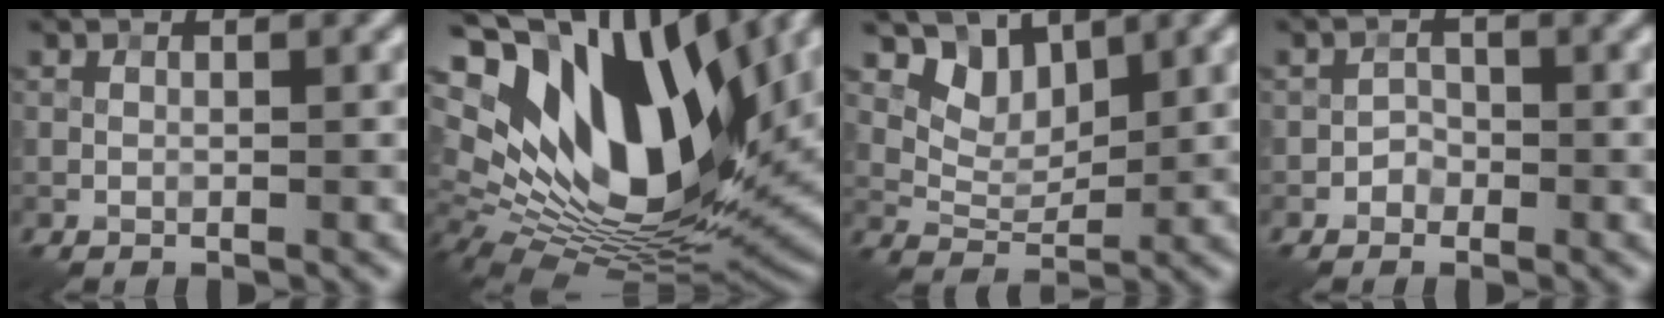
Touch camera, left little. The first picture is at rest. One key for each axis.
{"total": 18.9, "fx": 6.9, "fy": 10.0, "fz": 14.5, "tx": -0.273, "ty": 0.009, "tz": 0.113}
{"total": 4.3, "fx": 3.1, "fy": 2.4, "fz": 1.8, "tx": -0.040, "ty": -0.012, "tz": 0.064}
{"total": 1.1, "fx": -0.7, "fy": 0.9, "fz": 0.2, "tx": 0.001, "ty": 0.005, "tz": -0.012}